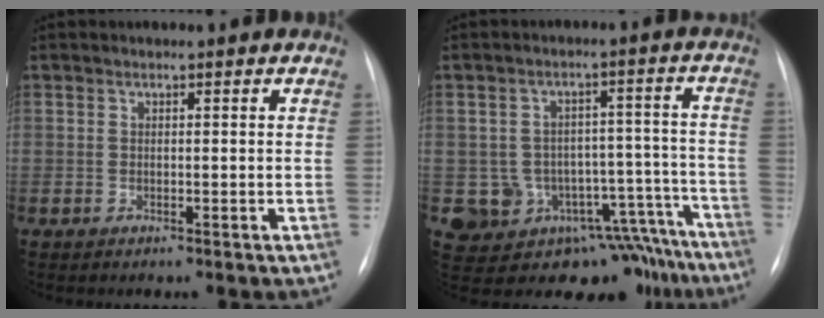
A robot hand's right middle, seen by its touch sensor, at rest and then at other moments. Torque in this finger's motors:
{"motor_torque": [0.07, -0.18, 0.00, 0.00]}